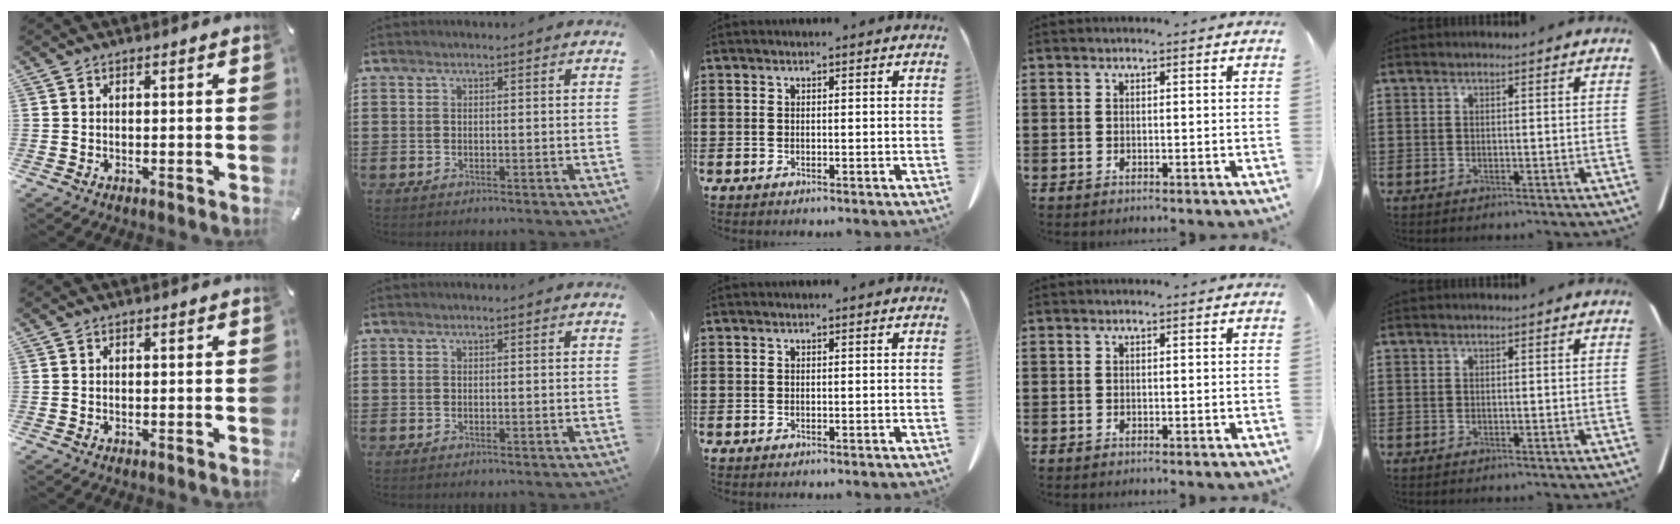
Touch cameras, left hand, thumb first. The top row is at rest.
{}